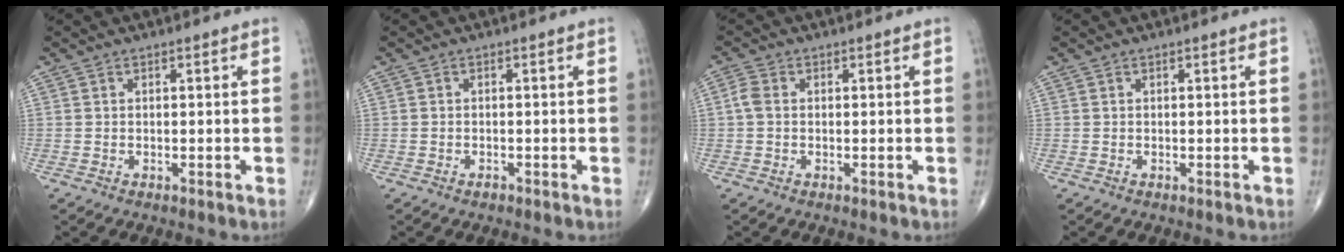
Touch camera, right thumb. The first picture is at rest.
{"total": 0.8, "force": [-0.6, 0.4, 0.3], "torque": [-0.005, 0.002, -0.010]}
{"total": 2.3, "force": [0.0, 1.6, 1.6], "torque": [-0.037, 0.005, -0.004]}
{"total": 0.0}